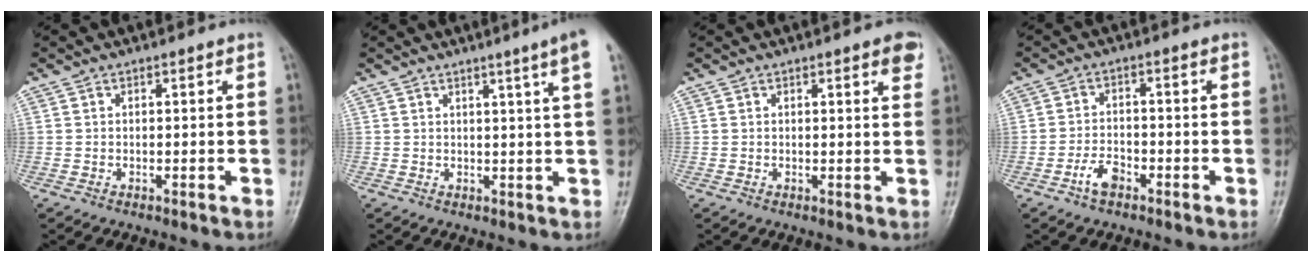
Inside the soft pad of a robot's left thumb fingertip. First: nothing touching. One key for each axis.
{"total": 6.1, "fx": 3.5, "fy": -0.8, "fz": 5.0, "tx": -0.069, "ty": -0.010, "tz": 0.040}
{"total": 3.0, "fx": 1.7, "fy": 0.9, "fz": 2.3, "tx": -0.015, "ty": -0.004, "tz": 0.017}
{"total": 3.9, "fx": -2.4, "fy": 2.1, "fz": 2.2, "tx": -0.035, "ty": 0.020, "tz": -0.046}